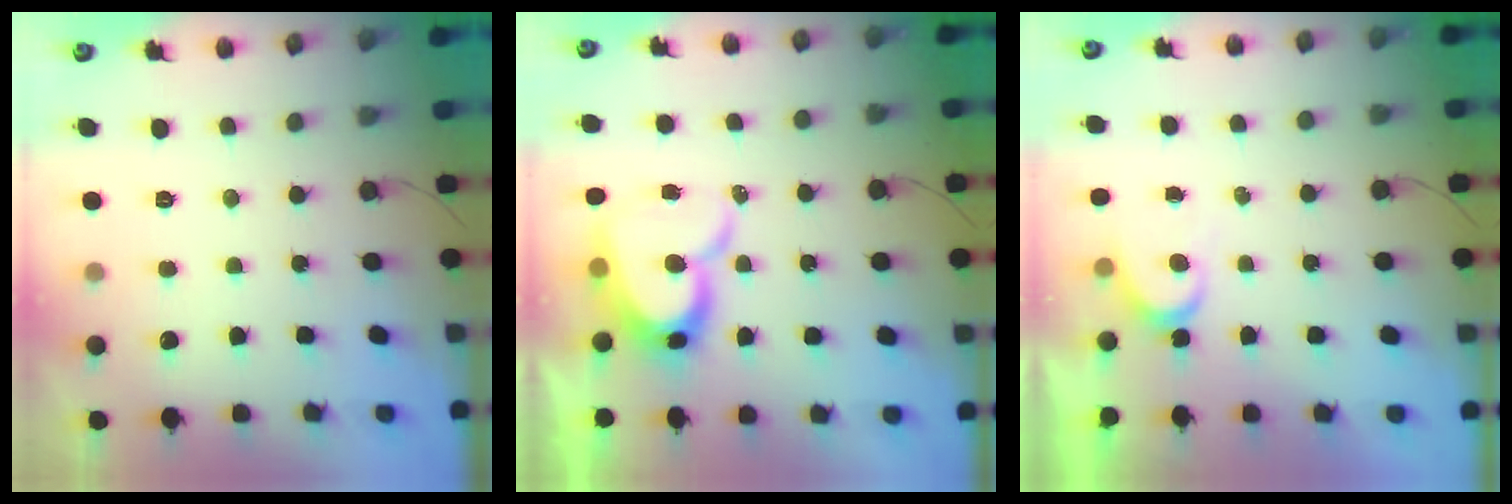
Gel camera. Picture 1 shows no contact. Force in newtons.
{"total": 13.7, "press": 13.6, "slide": 1.3}
{"total": 3.7, "press": 3.7, "slide": 0.3}